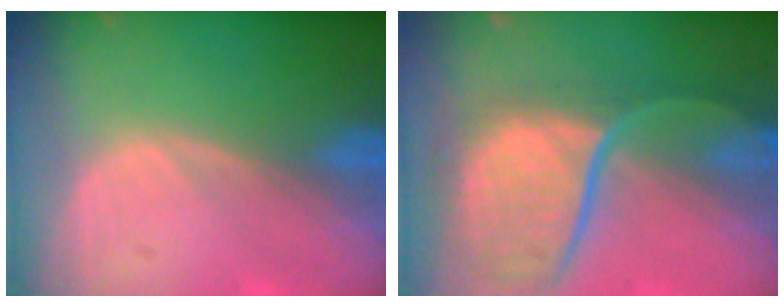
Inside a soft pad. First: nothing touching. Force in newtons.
{"total": 12.0, "press": 9.8, "slide": 6.9}